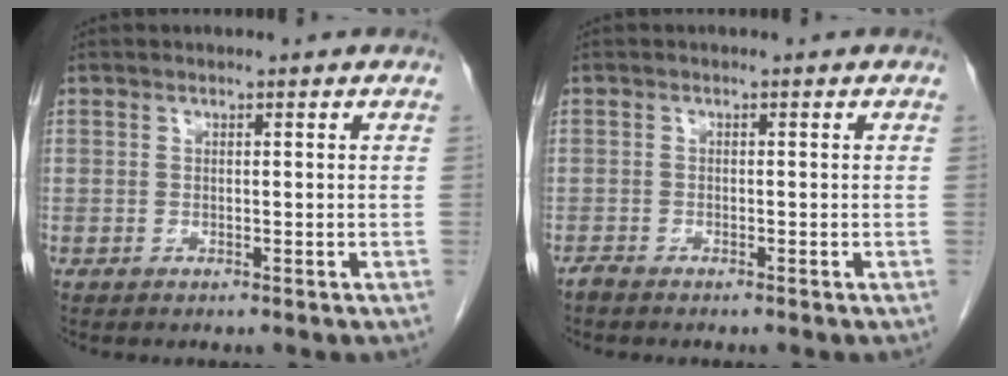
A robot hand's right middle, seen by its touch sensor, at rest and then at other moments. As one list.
[{"total": 0.9, "force": [-0.8, 0.1, 0.2], "torque": [-0.014, -0.002, -0.018]}]